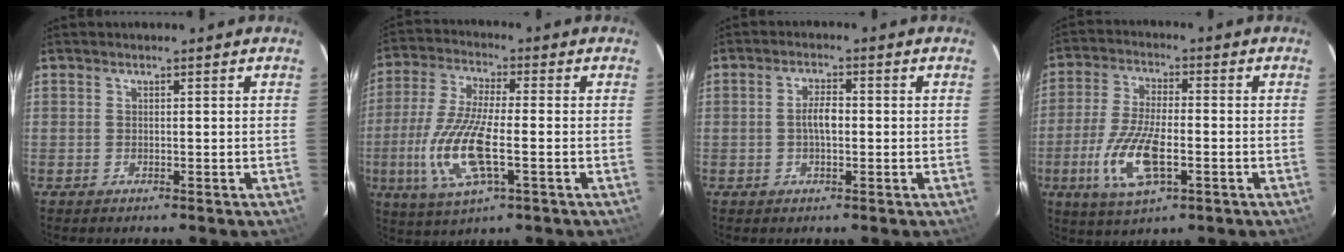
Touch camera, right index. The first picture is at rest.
{"total": 14.2, "force": [-3.5, 4.0, 13.2], "torque": [-0.282, -0.012, -0.068]}
{"total": 3.4, "force": [-0.3, 1.4, 3.1], "torque": [-0.060, 0.007, -0.006]}
{"total": 12.4, "force": [-3.9, 4.5, 10.8], "torque": [-0.231, -0.011, -0.073]}